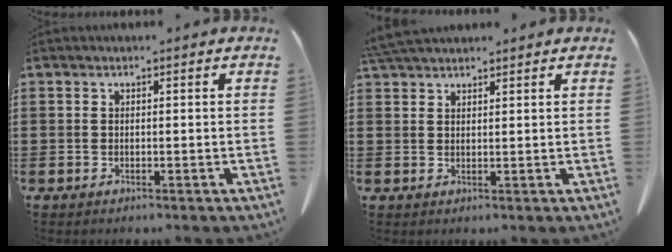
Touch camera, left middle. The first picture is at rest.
{"total": 3.5, "force": [3.2, 0.7, 1.2], "torque": [-0.033, -0.003, 0.062]}